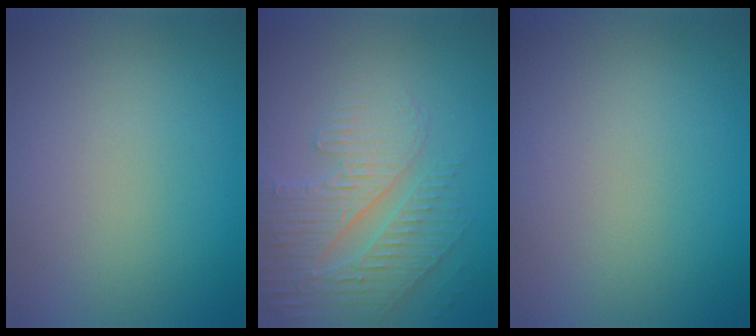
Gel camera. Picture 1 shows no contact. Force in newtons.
{"total": 4.1, "press": 3.9, "slide": 1.3}
{"total": 0.0}